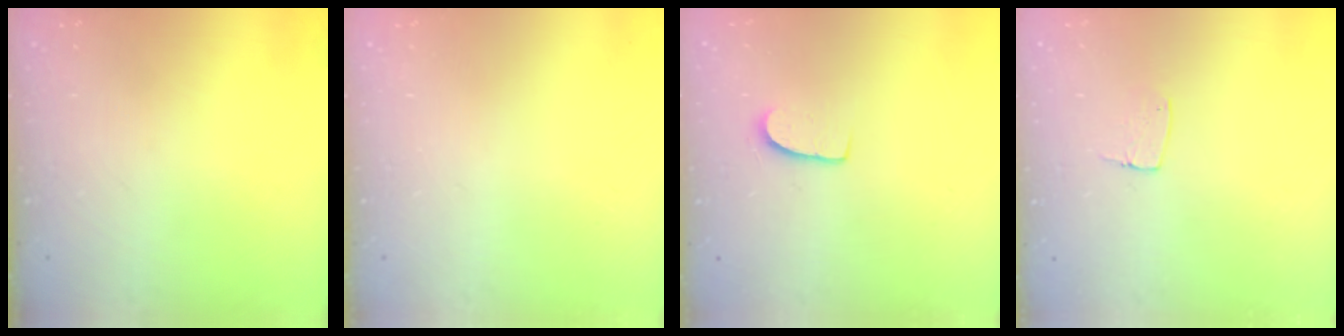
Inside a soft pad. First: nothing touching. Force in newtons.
{"total": 0.0}
{"total": 7.7, "press": 7.6, "slide": 0.7}
{"total": 5.5, "press": 5.5, "slide": 0.4}